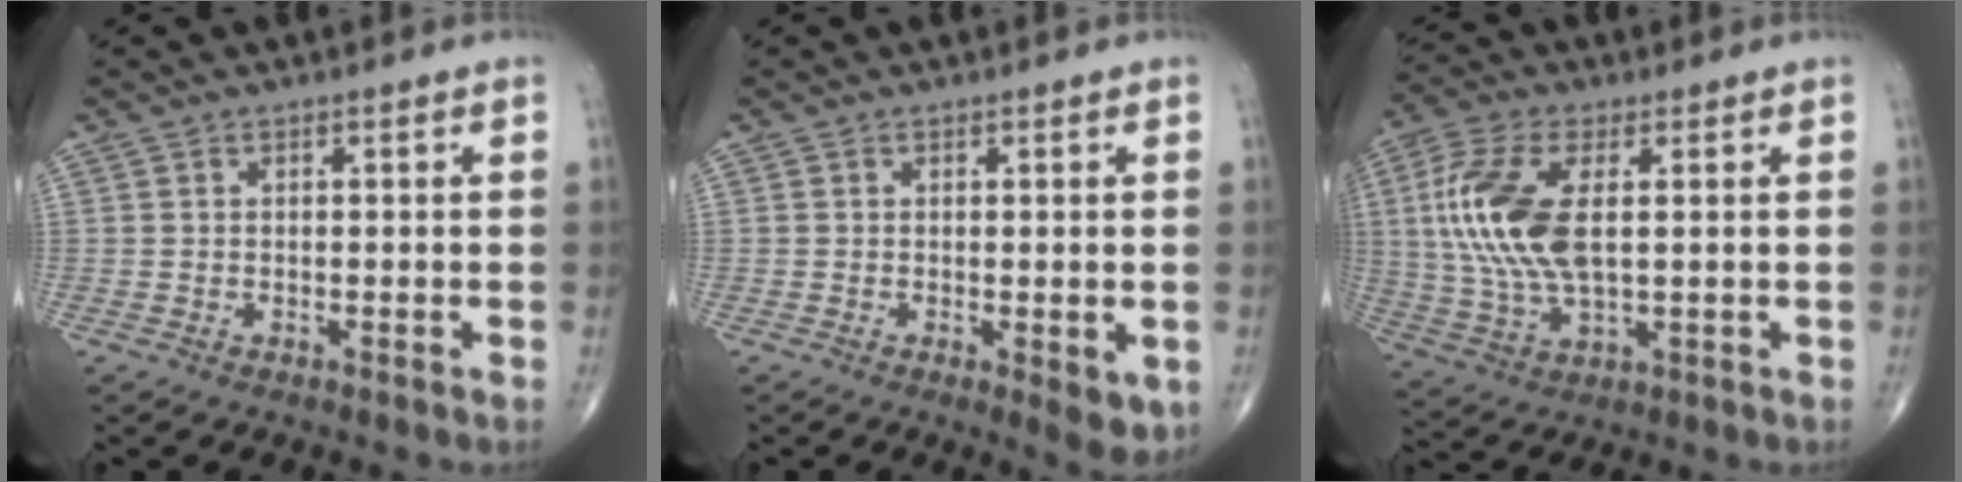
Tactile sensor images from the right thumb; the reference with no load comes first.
{"total": 4.8, "force": [-0.6, 1.7, 4.5], "torque": [-0.062, -0.016, -0.007]}
{"total": 15.2, "force": [2.1, 7.3, 13.1], "torque": [-0.294, 0.000, 0.044]}